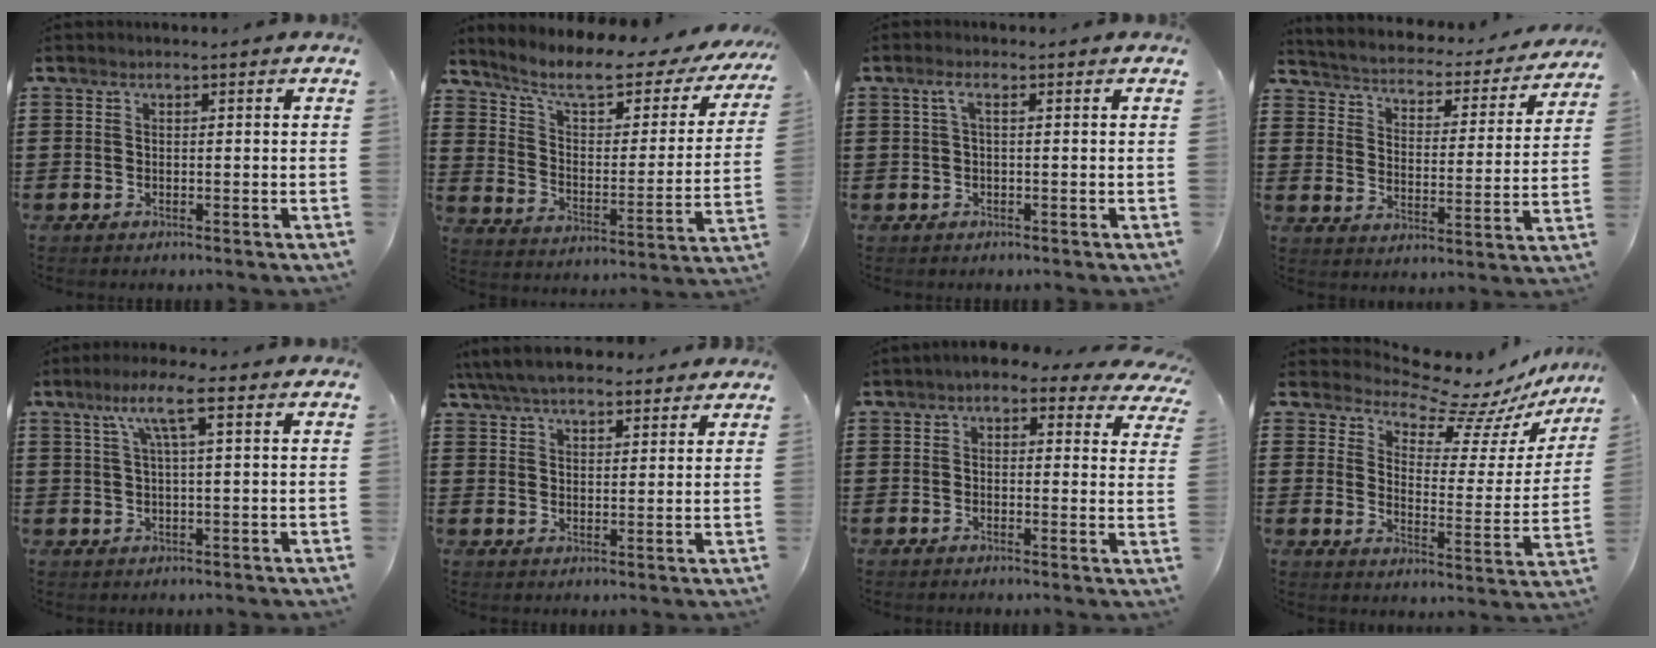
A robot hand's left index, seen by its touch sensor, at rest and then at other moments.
{"total": 8.2, "force": [5.8, 2.1, 5.3], "torque": [-0.119, -0.034, 0.092]}
{"total": 1.6, "force": [0.2, 0.4, 1.6], "torque": [-0.033, 0.001, 0.003]}
{"total": 2.1, "force": [2.1, 0.4, 0.4], "torque": [-0.027, -0.027, 0.023]}
{"total": 5.7, "force": [2.2, 0.6, 5.2], "torque": [-0.106, 0.004, 0.034]}
{"total": 6.8, "force": [6.1, 1.6, 2.5], "torque": [-0.068, -0.013, 0.115]}
{"total": 2.6, "force": [1.6, 1.4, 1.6], "torque": [-0.039, 0.000, 0.026]}
{"total": 9.5, "force": [8.8, 2.0, 3.0], "torque": [-0.069, -0.075, 0.153]}